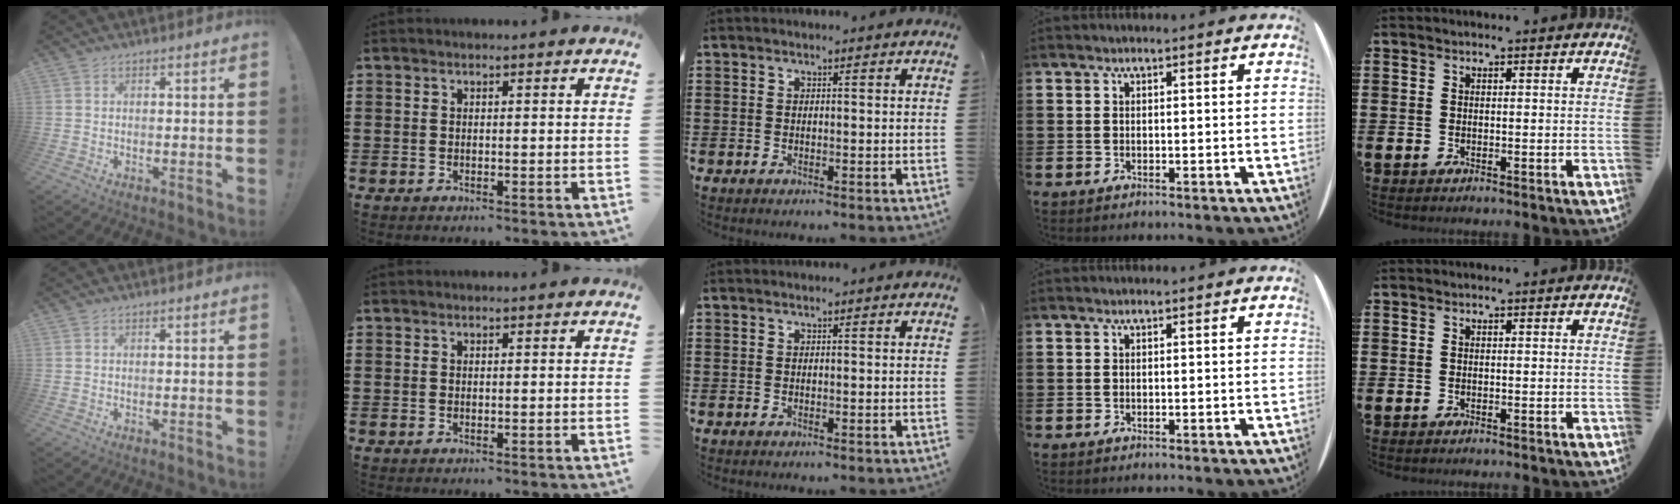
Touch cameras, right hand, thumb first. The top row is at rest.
{}